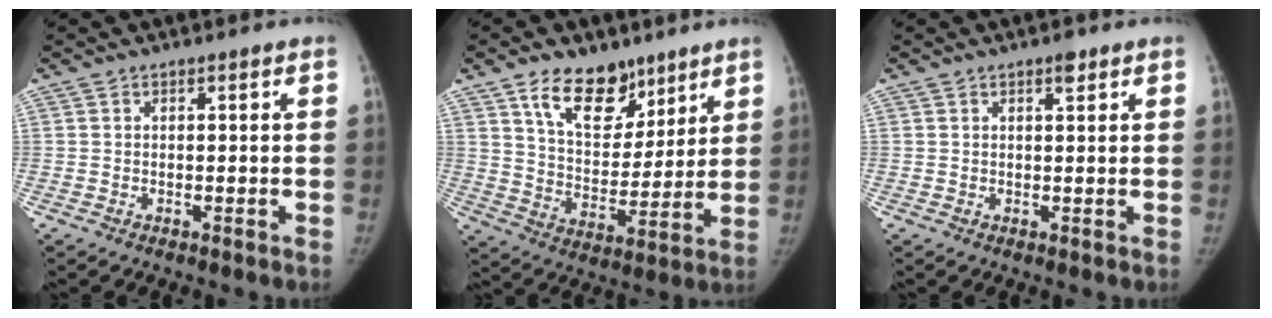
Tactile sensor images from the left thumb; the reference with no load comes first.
{"total": 14.0, "force": [9.1, 8.2, 6.7], "torque": [-0.069, -0.059, 0.160]}
{"total": 1.8, "force": [1.2, 0.7, 1.2], "torque": [-0.013, -0.005, 0.016]}